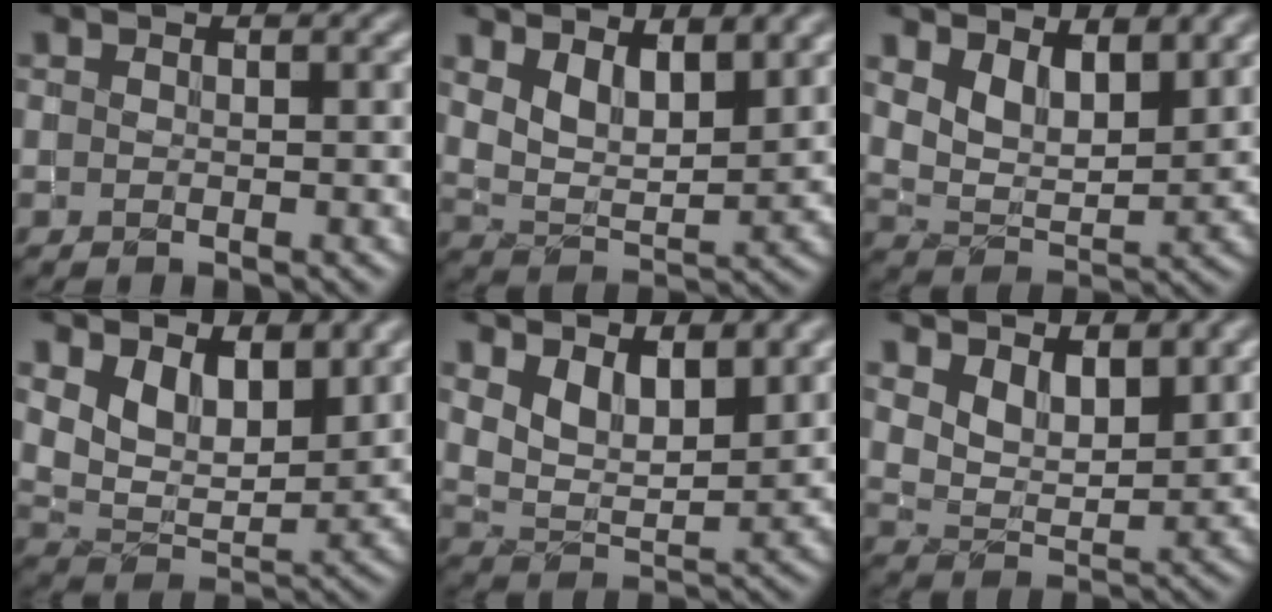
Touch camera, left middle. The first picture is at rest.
{"total": 5.0, "force": [3.1, 2.1, 3.3], "torque": [-0.062, -0.007, 0.055]}
{"total": 4.8, "force": [3.1, 2.3, 2.9], "torque": [-0.061, -0.012, 0.054]}
{"total": 5.6, "force": [3.2, 3.0, 3.4], "torque": [-0.070, -0.018, 0.053]}
{"total": 5.4, "force": [3.4, 2.4, 3.5], "torque": [-0.066, -0.007, 0.057]}
{"total": 4.8, "force": [3.6, 2.0, 2.5], "torque": [-0.048, -0.007, 0.057]}